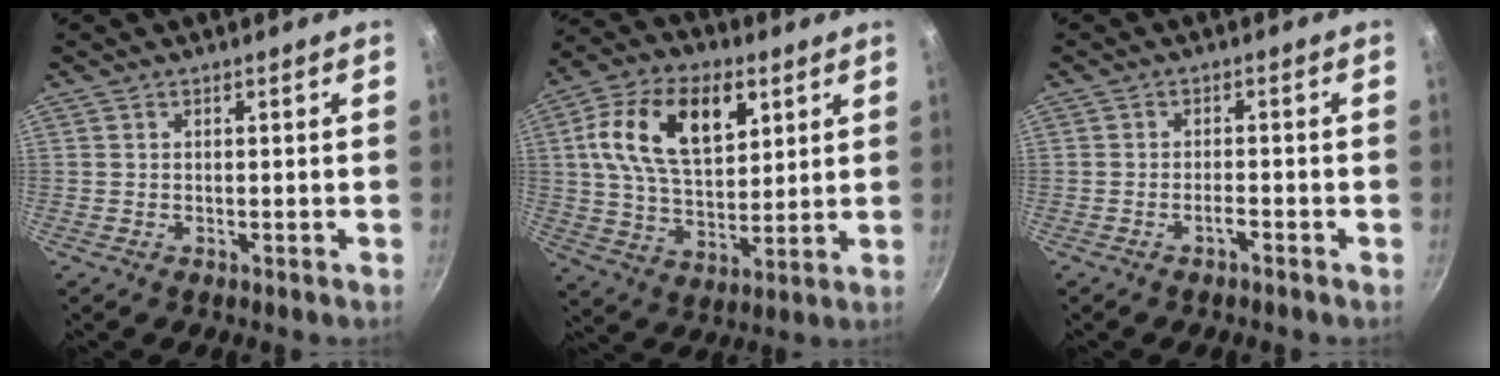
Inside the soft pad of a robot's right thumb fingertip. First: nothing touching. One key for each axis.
{"total": 18.1, "fx": 6.1, "fy": 10.7, "fz": 13.3, "tx": -0.214, "ty": -0.007, "tz": 0.101}
{"total": 1.7, "fx": -1.3, "fy": 0.4, "fz": 1.1, "tx": -0.019, "ty": 0.013, "tz": -0.023}